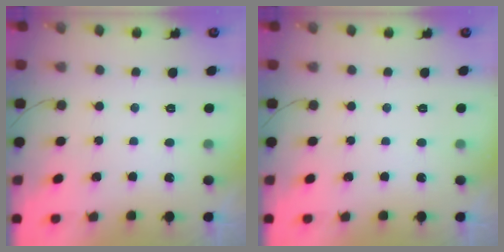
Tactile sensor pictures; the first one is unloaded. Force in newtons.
{"total": 0.0}